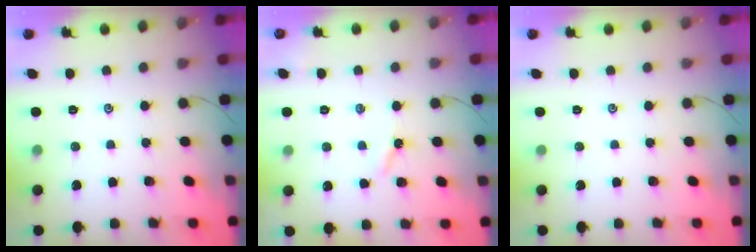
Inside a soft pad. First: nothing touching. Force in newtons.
{"total": 2.6, "press": 2.6, "slide": 0.3}
{"total": 0.0}